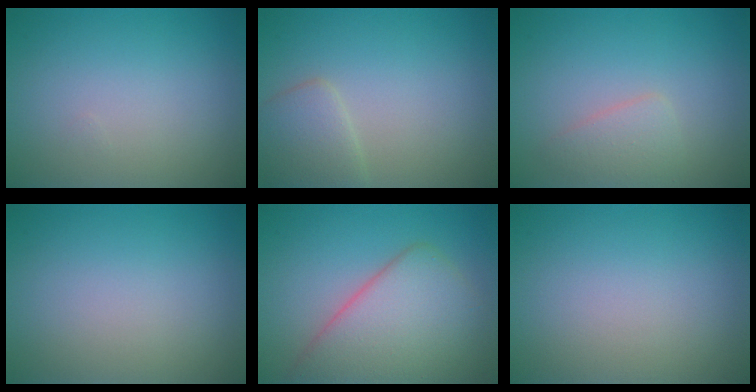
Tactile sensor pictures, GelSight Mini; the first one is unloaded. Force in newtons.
{"total": 2.6, "press": 2.6, "slide": 0.1}
{"total": 1.9, "press": 1.9, "slide": 0.0}
{"total": 0.0}
{"total": 7.3, "press": 7.3, "slide": 0.5}
{"total": 0.0}